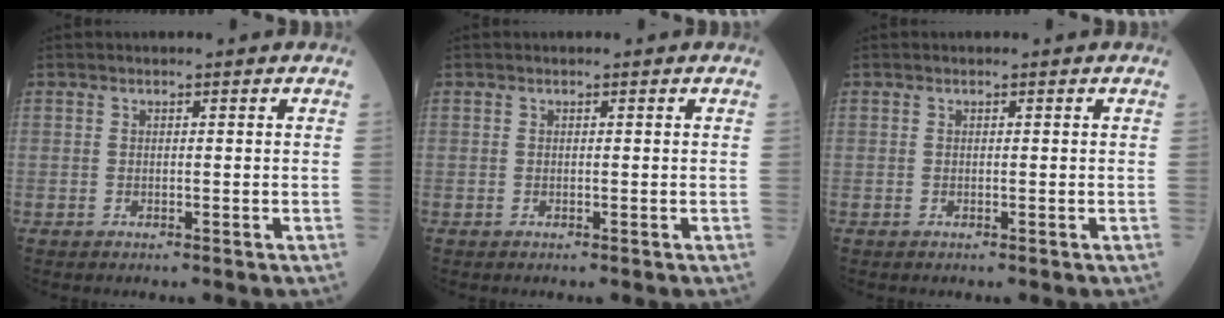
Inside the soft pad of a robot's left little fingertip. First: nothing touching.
{"total": 0.0}
{"total": 0.0}